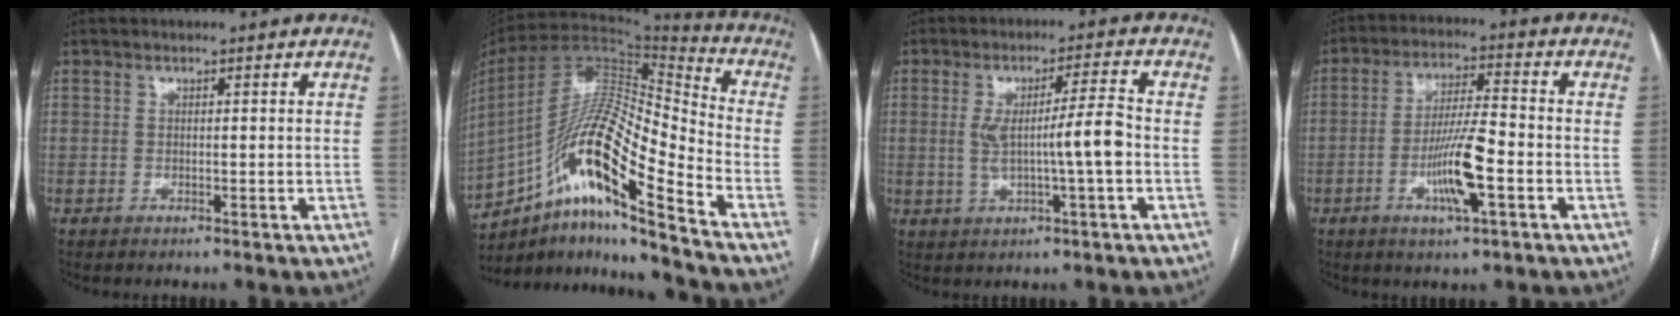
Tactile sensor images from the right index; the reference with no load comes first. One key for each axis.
{"total": 19.0, "fx": -10.9, "fy": 1.8, "fz": 15.5, "tx": -0.302, "ty": 0.011, "tz": -0.195}
{"total": 7.7, "fx": -0.7, "fy": -0.1, "fz": 7.7, "tx": -0.135, "ty": 0.007, "tz": -0.008}
{"total": 7.8, "fx": -2.7, "fy": 0.7, "fz": 7.3, "tx": -0.137, "ty": -0.002, "tz": -0.048}